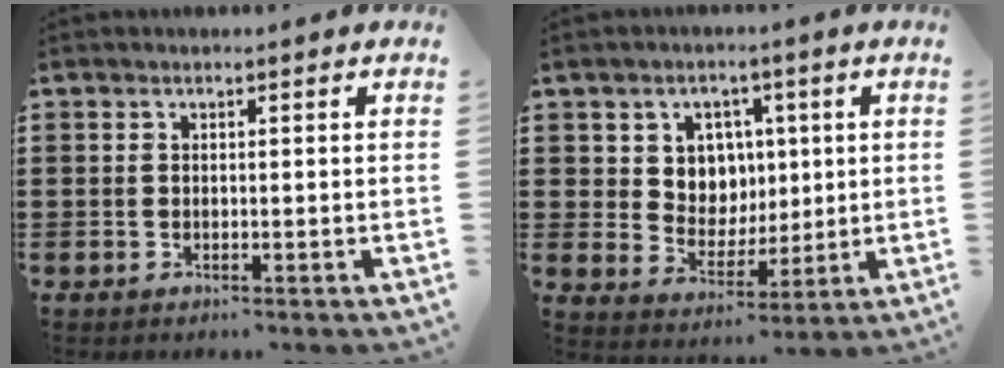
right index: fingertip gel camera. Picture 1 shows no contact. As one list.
[{"total": 6.3, "force": [2.0, 5.8, 1.5], "torque": [-0.054, 0.005, 0.036]}]